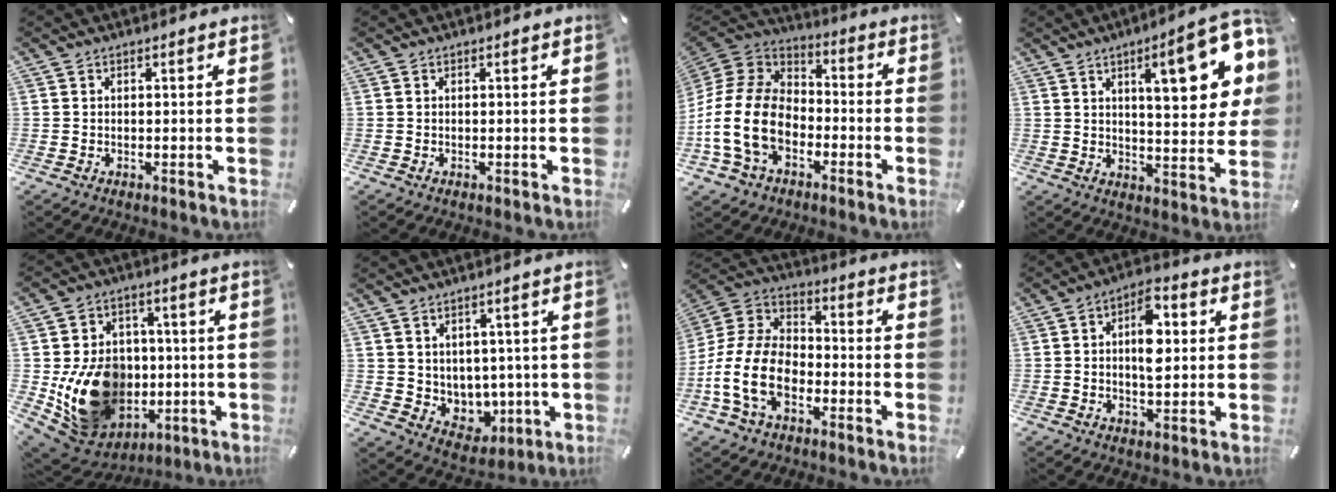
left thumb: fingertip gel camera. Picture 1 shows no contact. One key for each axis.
{"total": 0.0}
{"total": 17.2, "fx": -5.7, "fy": 12.4, "fz": 10.4, "tx": -0.238, "ty": 0.029, "tz": -0.105}
{"total": 20.0, "fx": 8.0, "fy": 6.2, "fz": 17.2, "tx": -0.240, "ty": -0.035, "tz": 0.114}
{"total": 18.3, "fx": -2.3, "fy": 15.3, "fz": 9.8, "tx": -0.170, "ty": 0.005, "tz": -0.021}
{"total": 7.0, "fx": 4.3, "fy": 5.5, "fz": -0.3, "tx": -0.005, "ty": -0.045, "tz": 0.090}
{"total": 14.6, "fx": -6.1, "fy": 9.7, "fz": 9.1, "tx": -0.210, "ty": 0.026, "tz": -0.117}
{"total": 9.6, "fx": 1.1, "fy": 5.6, "fz": 7.8, "tx": -0.112, "ty": 0.000, "tz": 0.012}